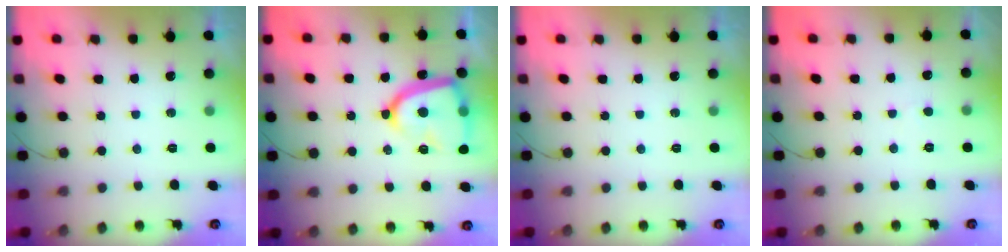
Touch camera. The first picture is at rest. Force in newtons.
{"total": 17.4, "press": 17.3, "slide": 1.7}
{"total": 0.0}
{"total": 1.9, "press": 1.9, "slide": 0.2}